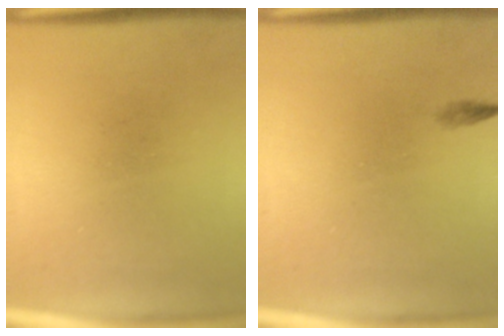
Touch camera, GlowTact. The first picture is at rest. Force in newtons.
{"total": 0.6}